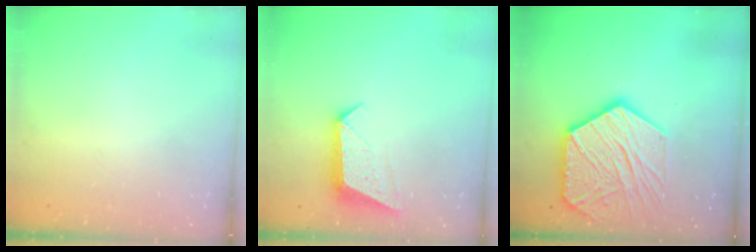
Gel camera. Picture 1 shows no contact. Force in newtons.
{"total": 9.5, "press": 9.5, "slide": 0.5}
{"total": 19.9, "press": 19.8, "slide": 1.8}